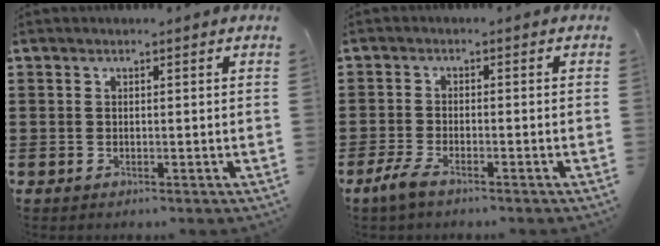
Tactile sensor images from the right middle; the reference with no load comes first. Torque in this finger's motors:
{"motor_torque": [0.99, -0.27, 0.22, 0.05]}